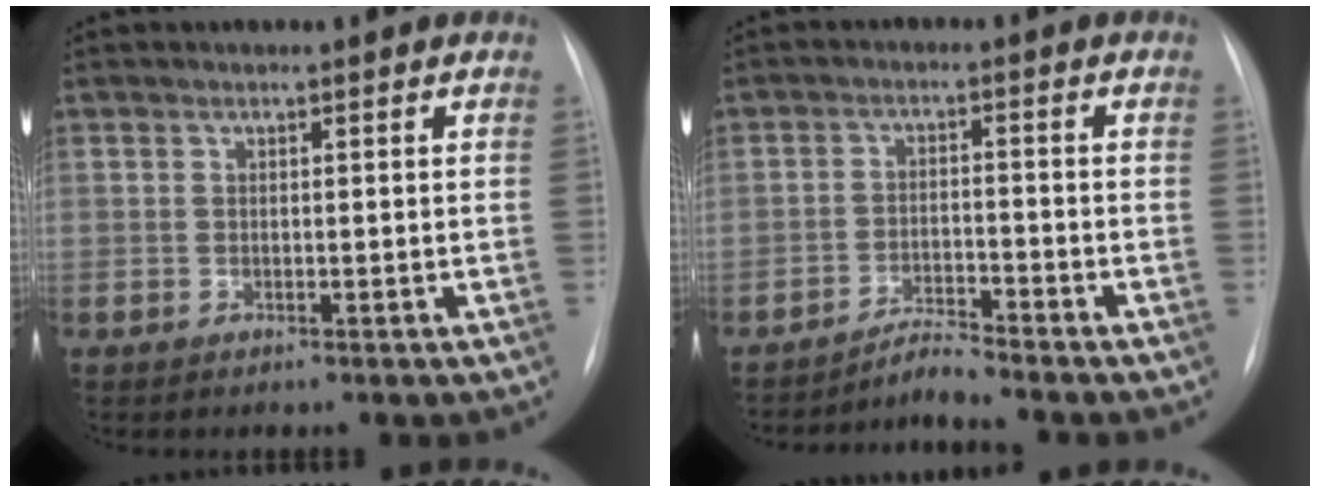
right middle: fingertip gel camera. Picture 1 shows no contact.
{"total": 3.4, "force": [-3.2, -1.1, -0.1], "torque": [0.001, -0.017, -0.058]}